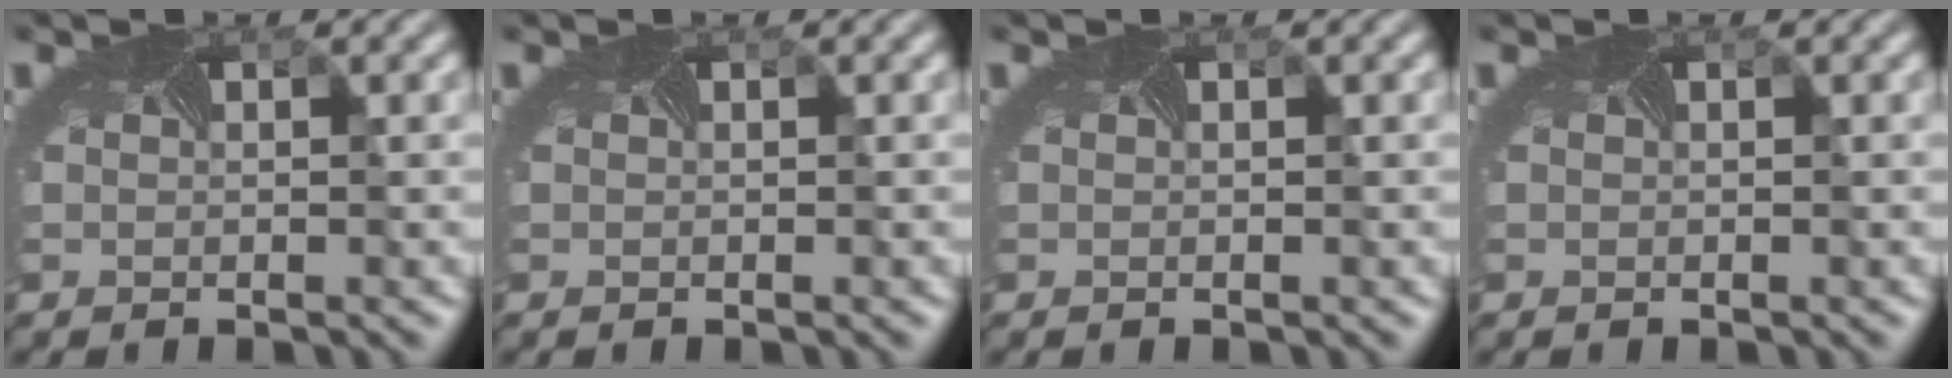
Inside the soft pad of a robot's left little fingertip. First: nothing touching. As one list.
[{"total": 0.0}, {"total": 0.0}, {"total": 0.0}]